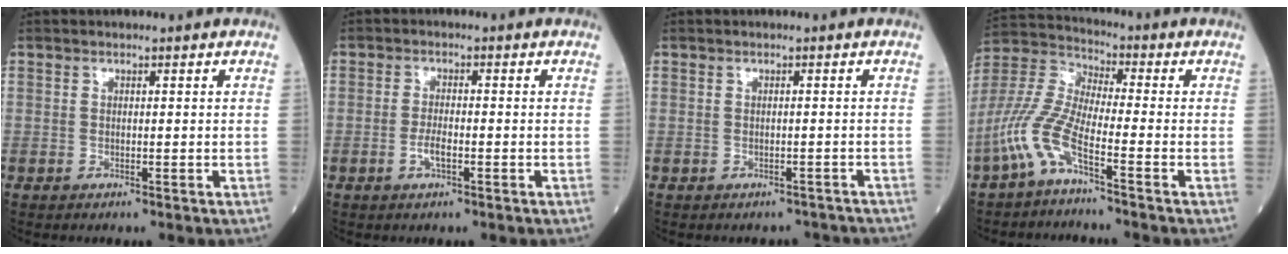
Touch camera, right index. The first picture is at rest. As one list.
[{"total": 2.4, "force": [-0.9, 0.6, 2.2], "torque": [-0.044, 0.000, -0.018]}, {"total": 2.8, "force": [-2.5, 1.2, 0.2], "torque": [0.002, 0.009, -0.028]}, {"total": 9.0, "force": [-4.8, 1.4, 7.4], "torque": [-0.186, 0.003, -0.108]}]